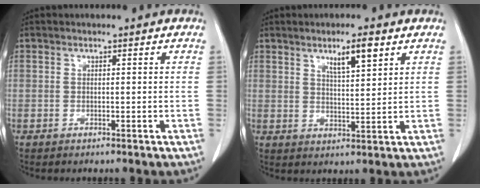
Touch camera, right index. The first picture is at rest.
{"total": 5.5, "force": [3.2, 0.8, 4.4], "torque": [-0.075, -0.001, 0.055]}